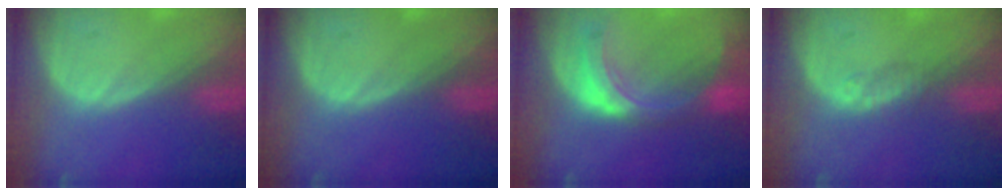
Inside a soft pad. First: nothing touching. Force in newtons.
{"total": 0.0}
{"total": 8.0, "press": 7.1, "slide": 3.8}
{"total": 1.5, "press": 1.3, "slide": 0.9}